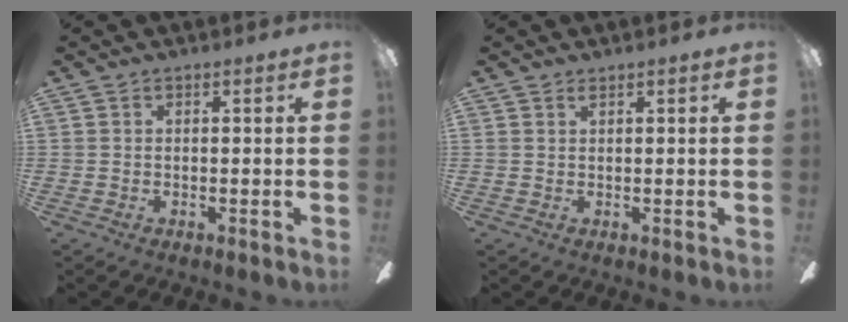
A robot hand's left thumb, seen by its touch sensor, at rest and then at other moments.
{"total": 0.7, "force": [0.7, 0.1, 0.3], "torque": [-0.007, 0.002, 0.012]}